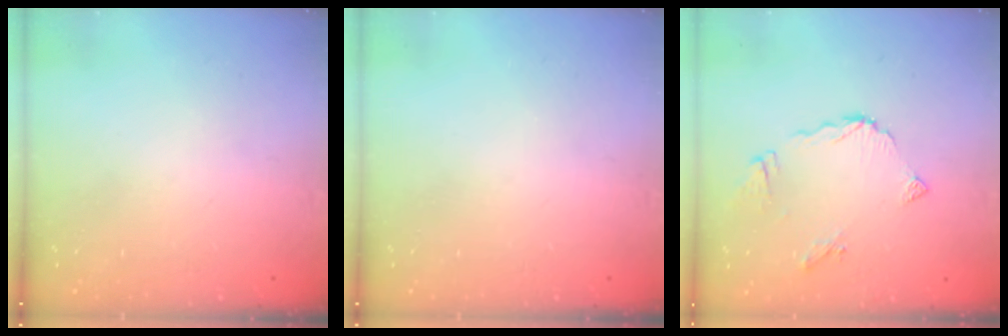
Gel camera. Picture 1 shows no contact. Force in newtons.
{"total": 0.0}
{"total": 7.6, "press": 7.6, "slide": 0.8}